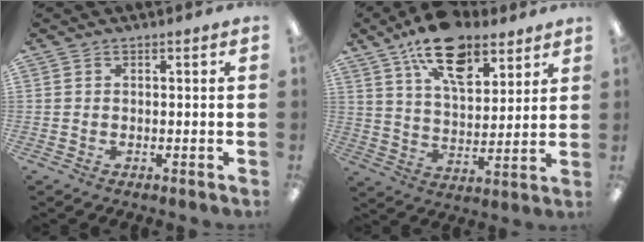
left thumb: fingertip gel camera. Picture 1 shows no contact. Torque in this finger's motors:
{"motor_torque": [0.39, 0.36, 1.54, -1.23, 0.38]}